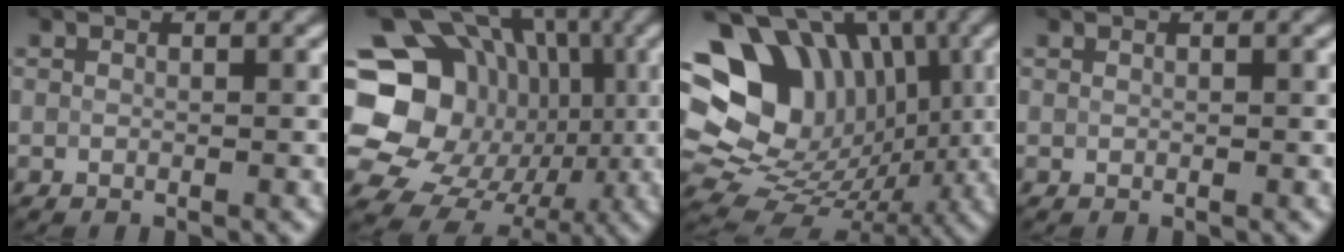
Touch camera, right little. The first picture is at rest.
{"total": 19.9, "force": [-0.6, 17.8, 8.9], "torque": [-0.158, 0.029, -0.028]}
{"total": 17.2, "force": [4.1, 14.2, 8.8], "torque": [-0.177, 0.032, 0.072]}
{"total": 0.0}